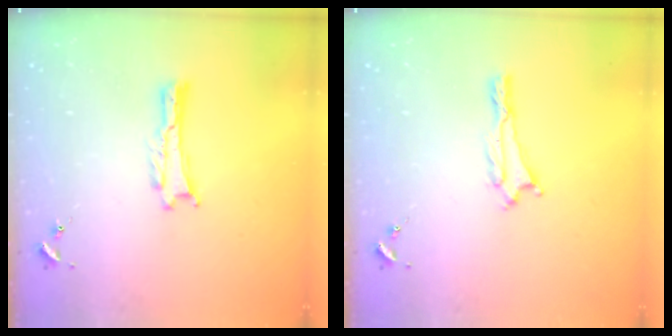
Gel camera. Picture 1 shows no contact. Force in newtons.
{"total": 0.0}